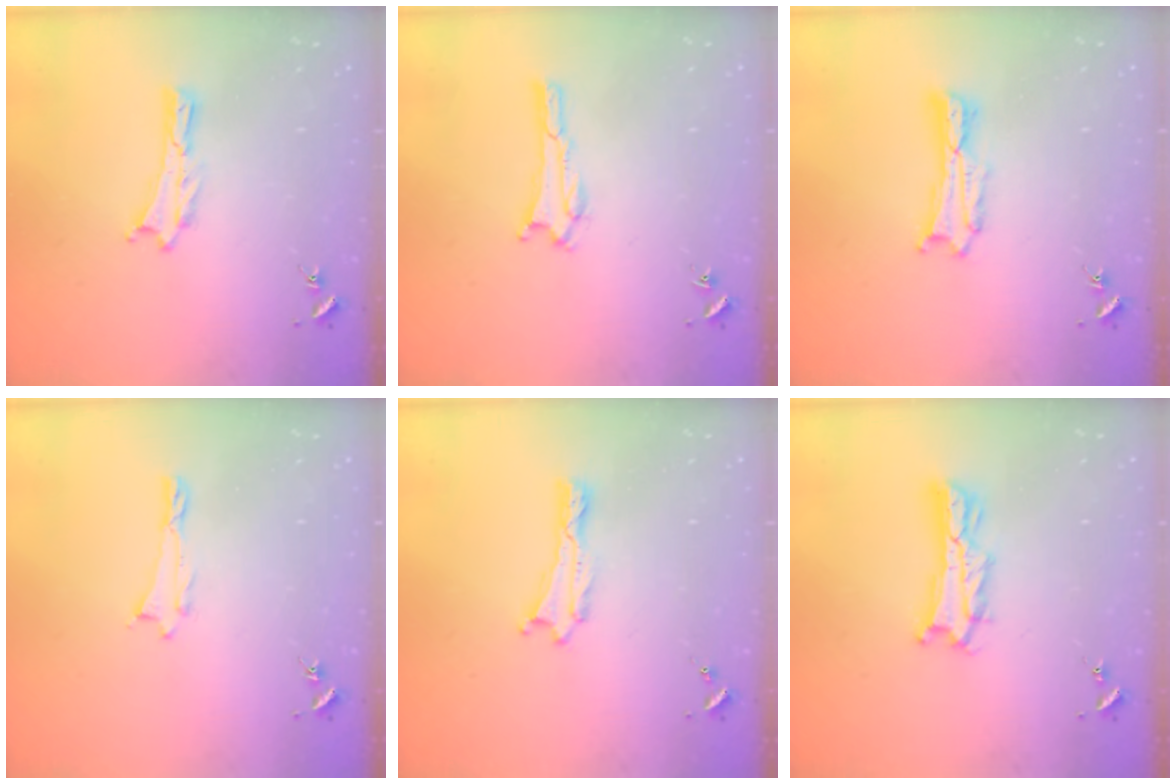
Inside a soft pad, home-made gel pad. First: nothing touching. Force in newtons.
{"total": 1.1, "press": 1.0, "slide": 0.1}
{"total": 1.2, "press": 1.2, "slide": 0.2}
{"total": 0.0}
{"total": 0.0}
{"total": 4.3, "press": 4.3, "slide": 0.5}